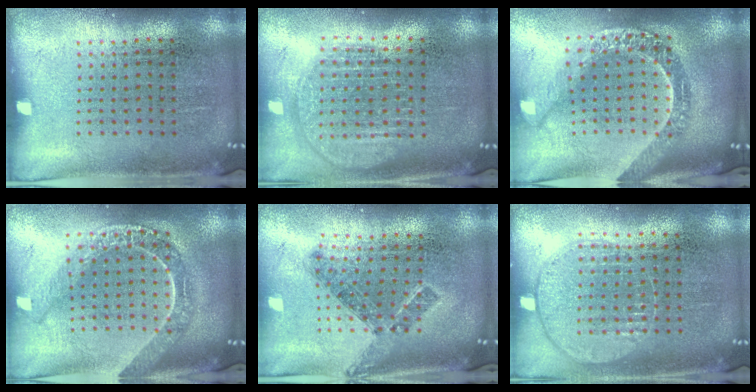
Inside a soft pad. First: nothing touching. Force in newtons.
{"total": 1.8, "press": 1.6, "slide": 0.9}
{"total": 2.9, "press": 2.3, "slide": 1.8}
{"total": 2.2, "press": 1.9, "slide": 1.1}
{"total": 0.9, "press": 0.8, "slide": 0.4}
{"total": 1.0, "press": 0.9, "slide": 0.3}